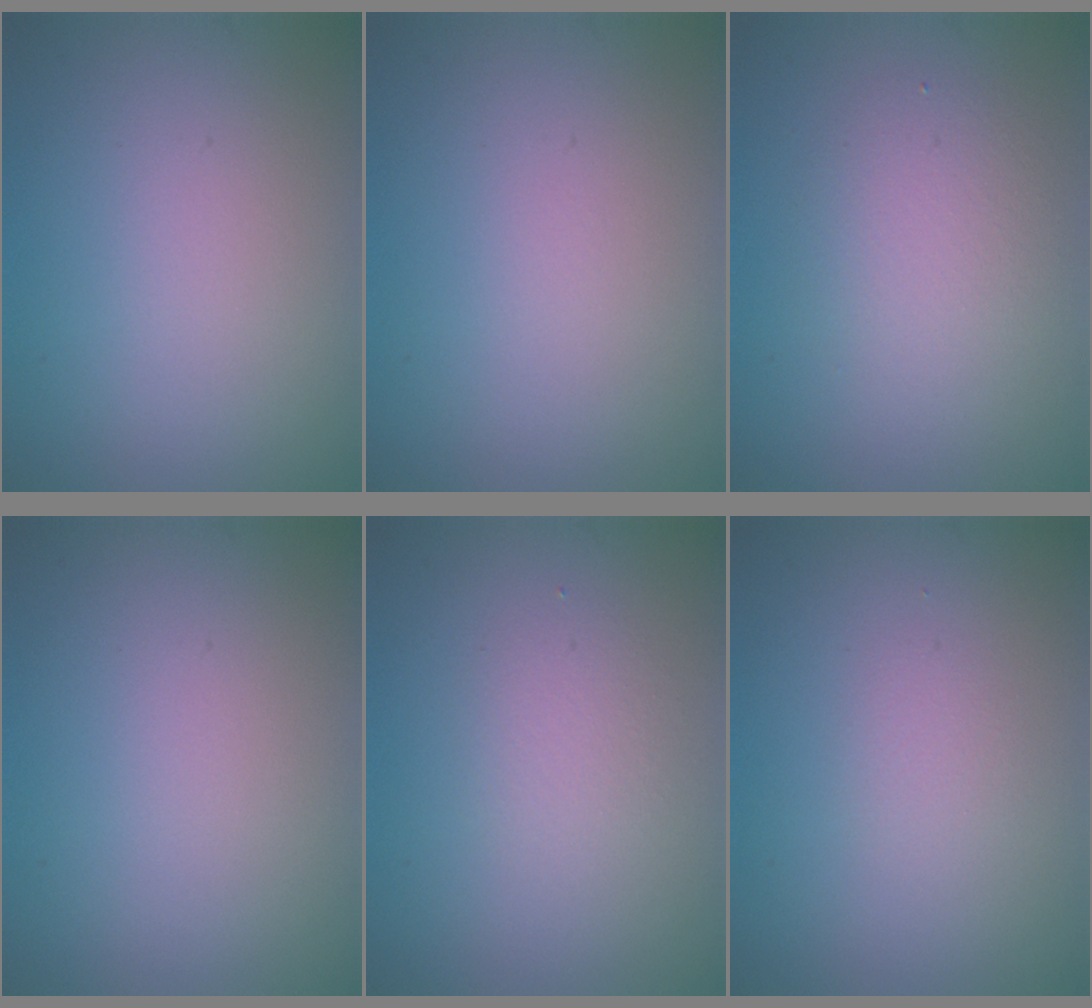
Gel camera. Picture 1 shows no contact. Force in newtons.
{"total": 0.0}
{"total": 2.9, "press": 2.9, "slide": 0.4}
{"total": 0.0}
{"total": 1.5, "press": 1.5, "slide": 0.1}
{"total": 0.9, "press": 0.9, "slide": 0.1}